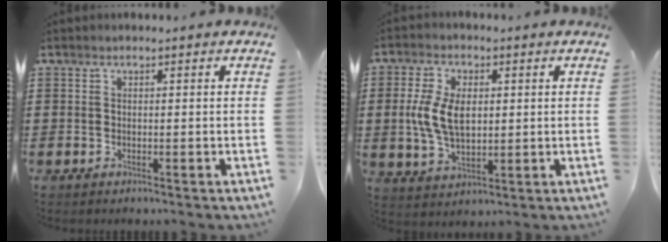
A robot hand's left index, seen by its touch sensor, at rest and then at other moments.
{"total": 7.8, "force": [0.7, 4.6, 6.3], "torque": [-0.146, 0.009, 0.008]}